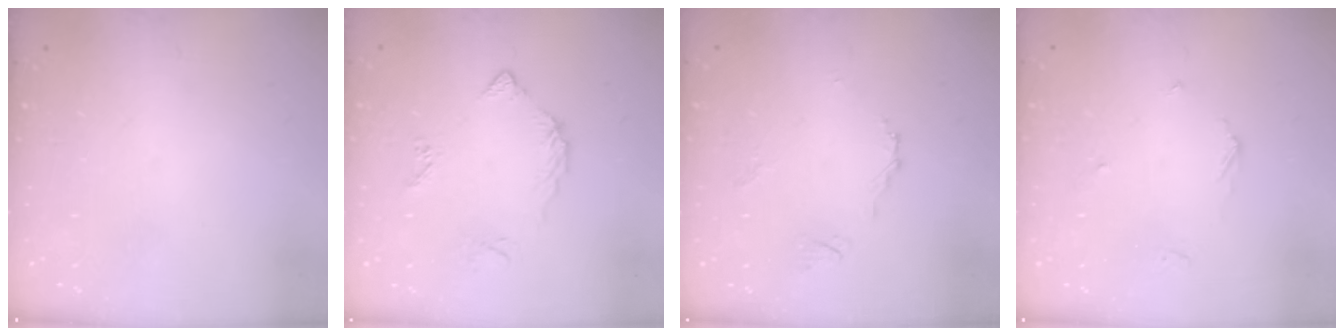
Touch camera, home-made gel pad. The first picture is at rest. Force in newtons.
{"total": 5.5, "press": 5.5, "slide": 0.4}
{"total": 4.3, "press": 4.2, "slide": 0.8}
{"total": 2.6, "press": 2.6, "slide": 0.5}